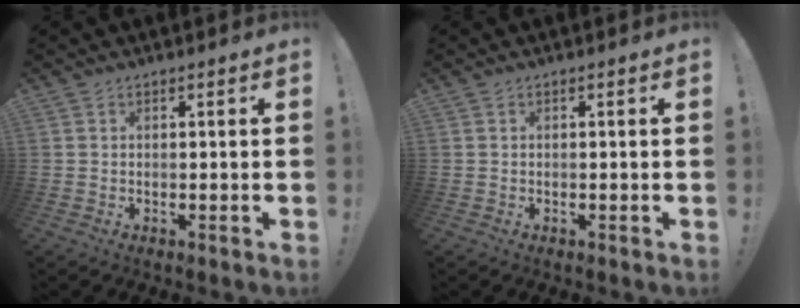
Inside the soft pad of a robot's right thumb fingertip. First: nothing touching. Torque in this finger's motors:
{"motor_torque": [-0.11, 0.17, -0.14, 0.08, 0.07]}